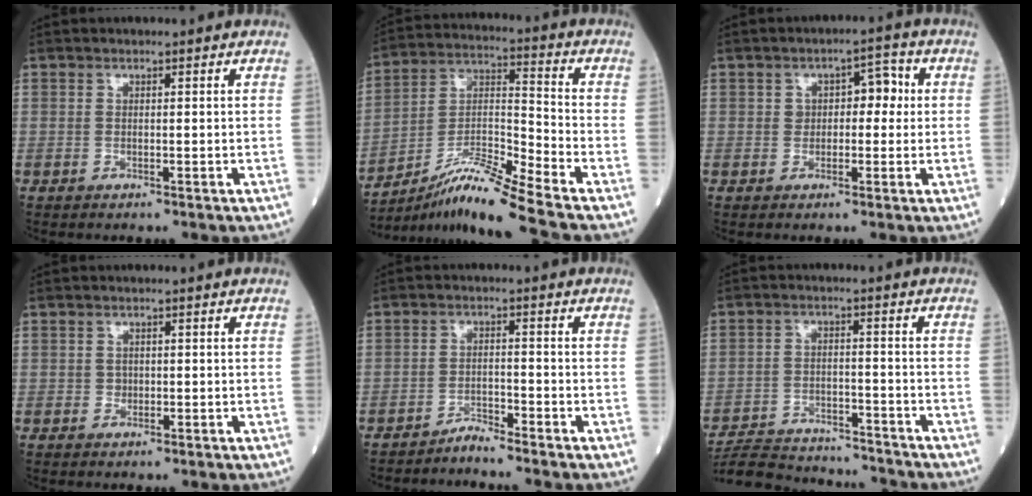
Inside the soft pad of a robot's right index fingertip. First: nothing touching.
{"total": 12.4, "force": [-10.4, -2.1, 6.4], "torque": [-0.122, 0.001, -0.188]}
{"total": 4.7, "force": [0.7, 2.9, 3.6], "torque": [-0.047, 0.028, 0.009]}
{"total": 1.0, "force": [-0.1, 0.9, 0.4], "torque": [-0.004, 0.002, 0.000]}
{"total": 2.5, "force": [-2.5, -0.6, 0.1], "torque": [0.002, -0.012, -0.046]}
{"total": 14.1, "force": [-13.6, 2.4, 2.9], "torque": [-0.056, 0.010, -0.205]}